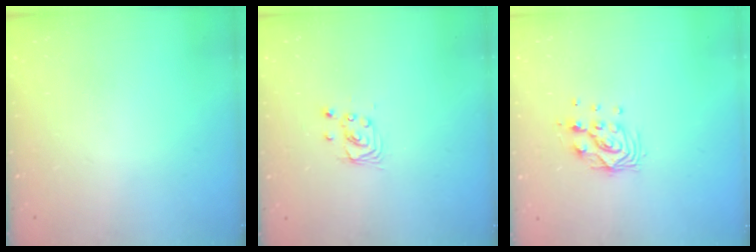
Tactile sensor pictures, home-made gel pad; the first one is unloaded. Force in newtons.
{"total": 2.9, "press": 2.9, "slide": 0.2}
{"total": 9.2, "press": 9.2, "slide": 0.5}